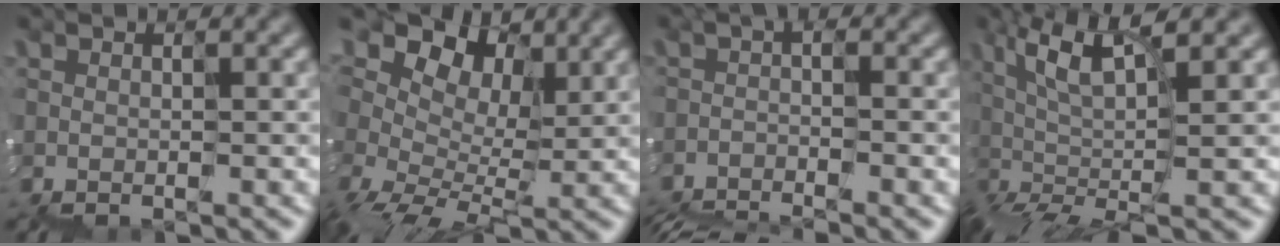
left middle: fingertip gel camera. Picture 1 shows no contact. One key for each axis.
{"total": 8.0, "fx": 4.7, "fy": 4.4, "fz": 4.7, "tx": -0.105, "ty": 0.017, "tz": 0.083}
{"total": 4.2, "fx": -3.9, "fy": 0.6, "fz": 1.3, "tx": -0.024, "ty": -0.015, "tz": -0.056}
{"total": 6.1, "fx": 1.1, "fy": 1.3, "fz": 5.8, "tx": -0.130, "ty": 0.017, "tz": 0.017}